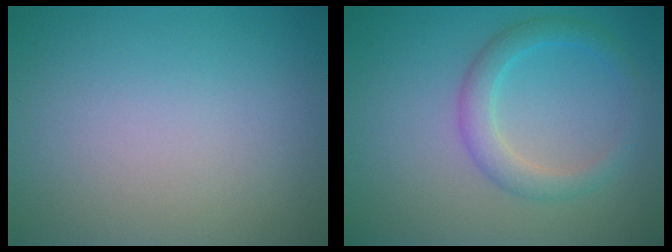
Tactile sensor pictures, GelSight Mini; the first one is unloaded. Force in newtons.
{"total": 2.9, "press": 2.8, "slide": 0.2}